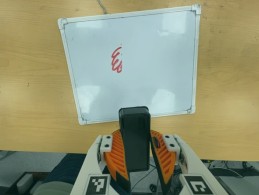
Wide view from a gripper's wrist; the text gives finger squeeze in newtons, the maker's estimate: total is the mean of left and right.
{"total": 8.8, "left": 8.5, "right": 9.0}